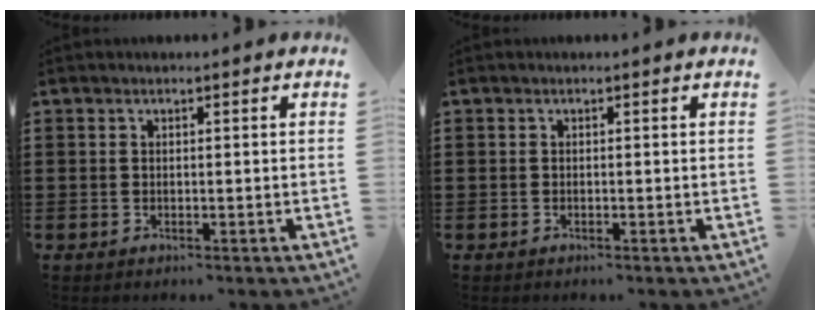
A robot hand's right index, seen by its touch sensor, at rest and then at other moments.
{"total": 0.0}